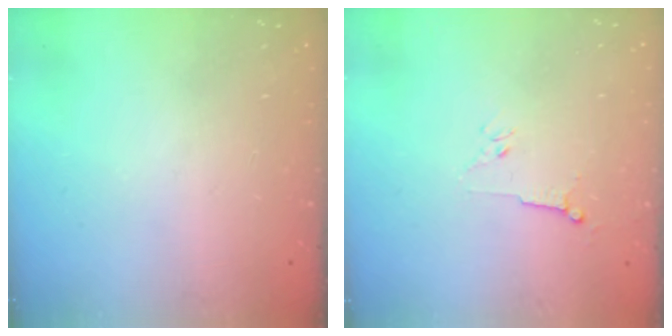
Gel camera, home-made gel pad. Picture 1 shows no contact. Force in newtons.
{"total": 3.0, "press": 2.9, "slide": 0.8}